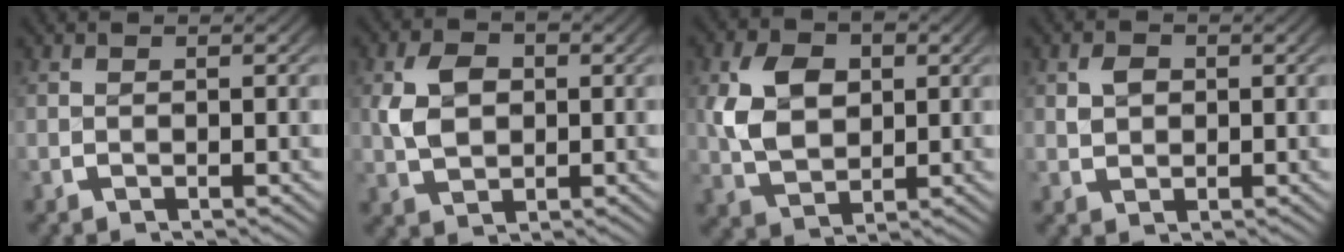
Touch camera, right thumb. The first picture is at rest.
{"total": 4.7, "force": [0.6, 3.6, 3.0], "torque": [-0.066, -0.010, 0.018]}
{"total": 7.3, "force": [0.8, 5.6, 4.6], "torque": [-0.103, -0.019, 0.025]}
{"total": 1.8, "force": [0.6, 1.6, 0.7], "torque": [-0.015, -0.006, 0.015]}